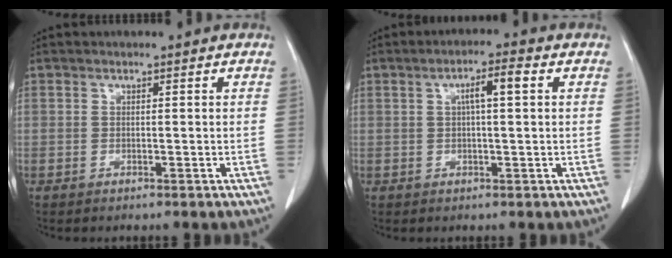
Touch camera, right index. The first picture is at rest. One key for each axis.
{"total": 4.2, "fx": 1.1, "fy": 0.4, "fz": 4.0, "tx": -0.071, "ty": 0.010, "tz": 0.016}